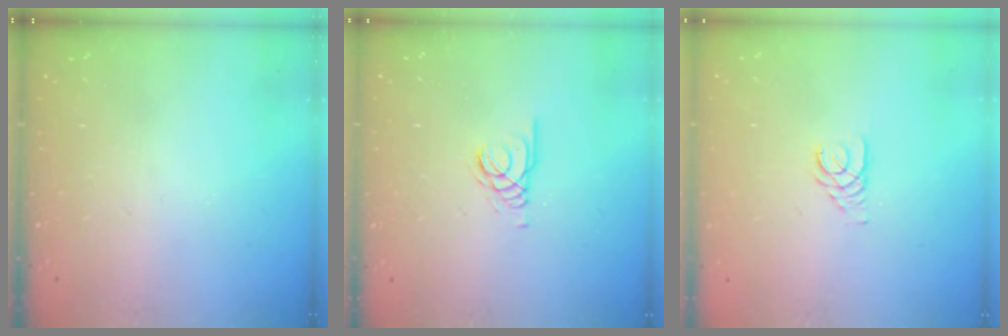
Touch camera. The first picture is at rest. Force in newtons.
{"total": 1.6, "press": 1.6, "slide": 0.2}
{"total": 2.7, "press": 2.7, "slide": 0.2}